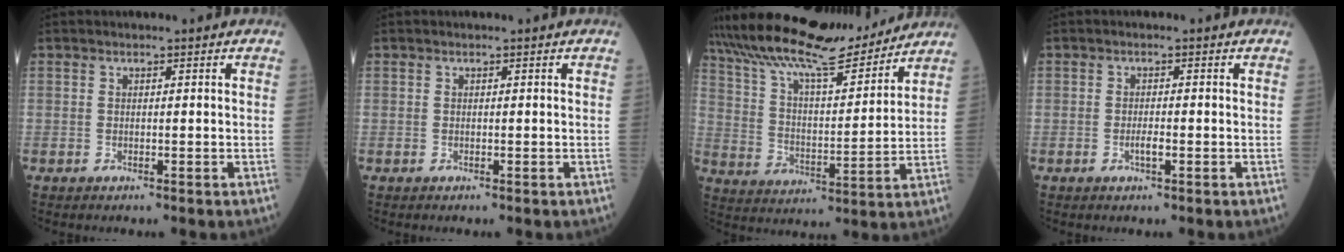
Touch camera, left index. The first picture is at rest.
{"total": 0.0}
{"total": 17.9, "force": [16.1, 2.6, 7.2], "torque": [-0.141, 0.015, 0.269]}
{"total": 1.5, "force": [-0.5, 0.2, 1.4], "torque": [-0.029, 0.000, -0.009]}